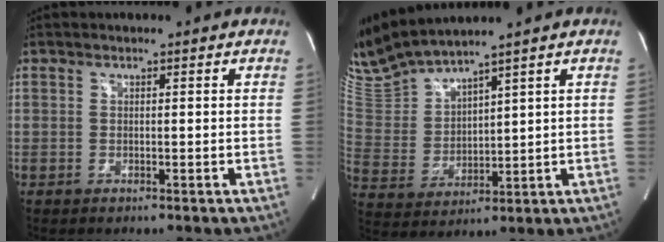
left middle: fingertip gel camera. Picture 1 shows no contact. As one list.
[{"total": 9.3, "force": [8.8, -0.7, 2.9], "torque": [-0.082, 0.002, 0.195]}]